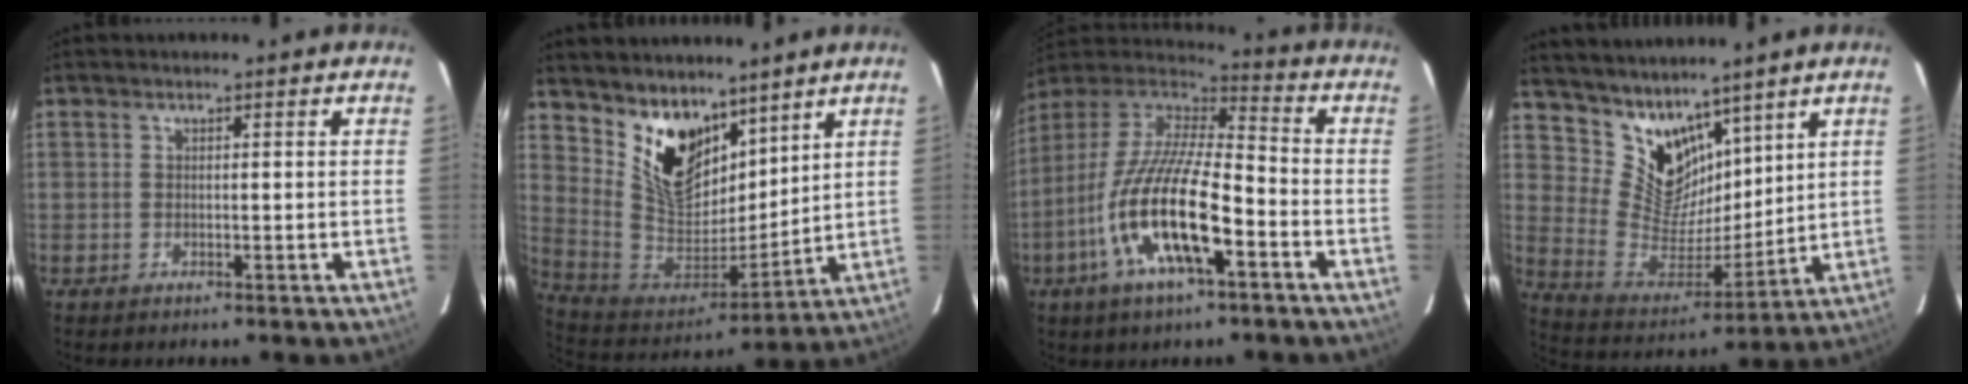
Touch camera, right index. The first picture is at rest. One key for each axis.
{"total": 15.7, "fx": 10.5, "fy": 8.5, "fz": 7.9, "tx": -0.161, "ty": -0.001, "tz": 0.214}
{"total": 19.4, "fx": -7.6, "fy": 5.5, "fz": 17.0, "tx": -0.333, "ty": -0.023, "tz": -0.150}
{"total": 13.0, "fx": 10.0, "fy": 7.2, "fz": 4.2, "tx": -0.086, "ty": -0.006, "tz": 0.206}